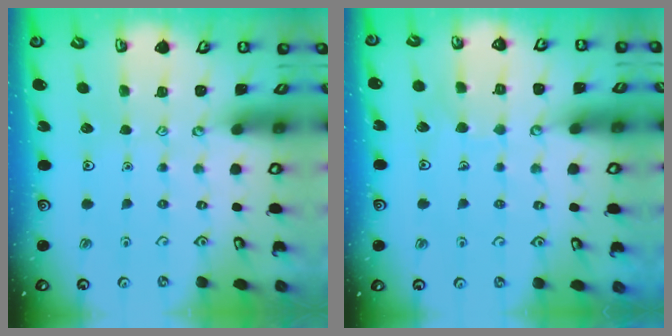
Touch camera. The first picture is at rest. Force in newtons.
{"total": 5.1, "press": 5.1, "slide": 0.5}